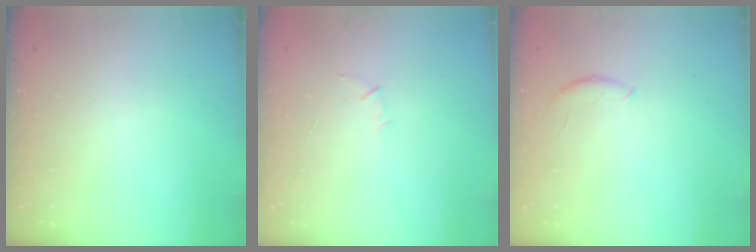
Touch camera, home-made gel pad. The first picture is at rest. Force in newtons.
{"total": 4.1, "press": 4.0, "slide": 1.0}
{"total": 5.3, "press": 5.2, "slide": 0.6}